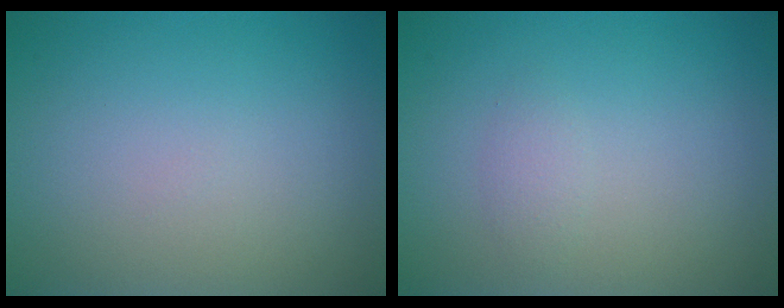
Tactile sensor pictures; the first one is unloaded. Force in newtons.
{"total": 0.9, "press": 0.9, "slide": 0.0}